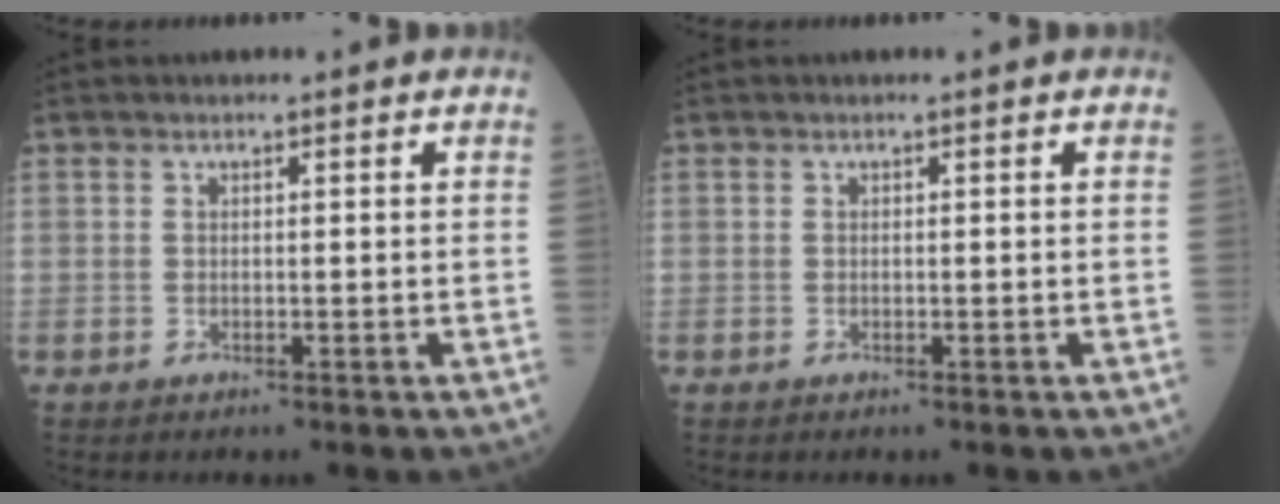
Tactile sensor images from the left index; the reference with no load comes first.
{"total": 0.0}